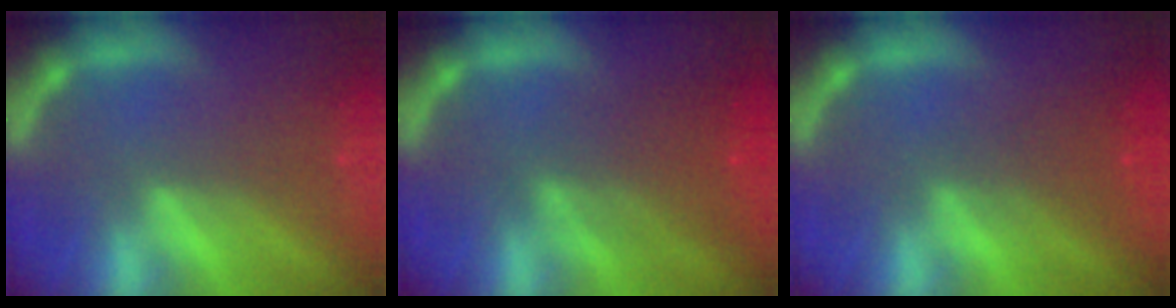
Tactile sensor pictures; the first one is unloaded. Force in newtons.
{"total": 4.6}
{"total": 2.5}